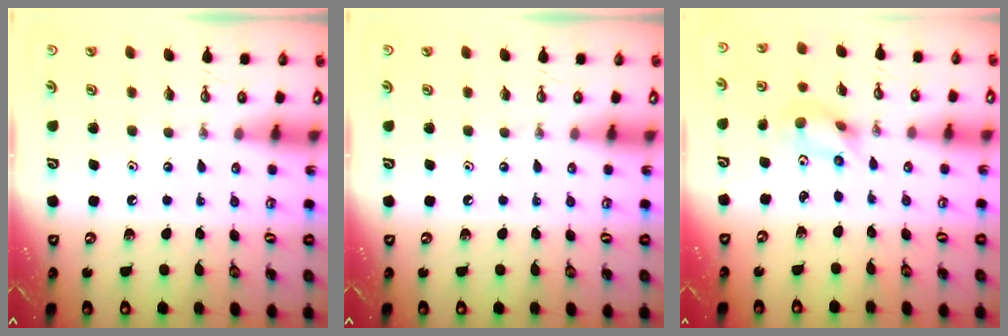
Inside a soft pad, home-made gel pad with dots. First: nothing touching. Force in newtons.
{"total": 0.0}
{"total": 6.6, "press": 3.1, "slide": 5.8}